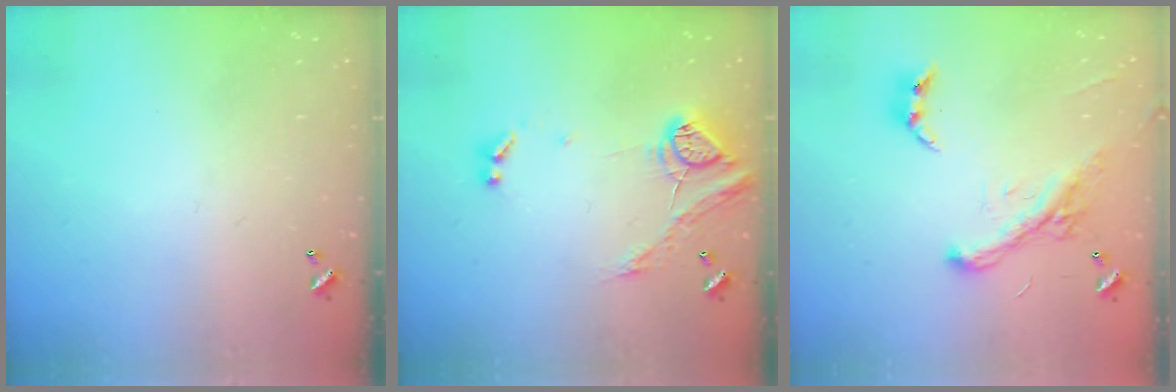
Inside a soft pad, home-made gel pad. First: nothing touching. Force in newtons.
{"total": 17.3, "press": 17.3, "slide": 0.8}
{"total": 2.2, "press": 2.2, "slide": 0.1}